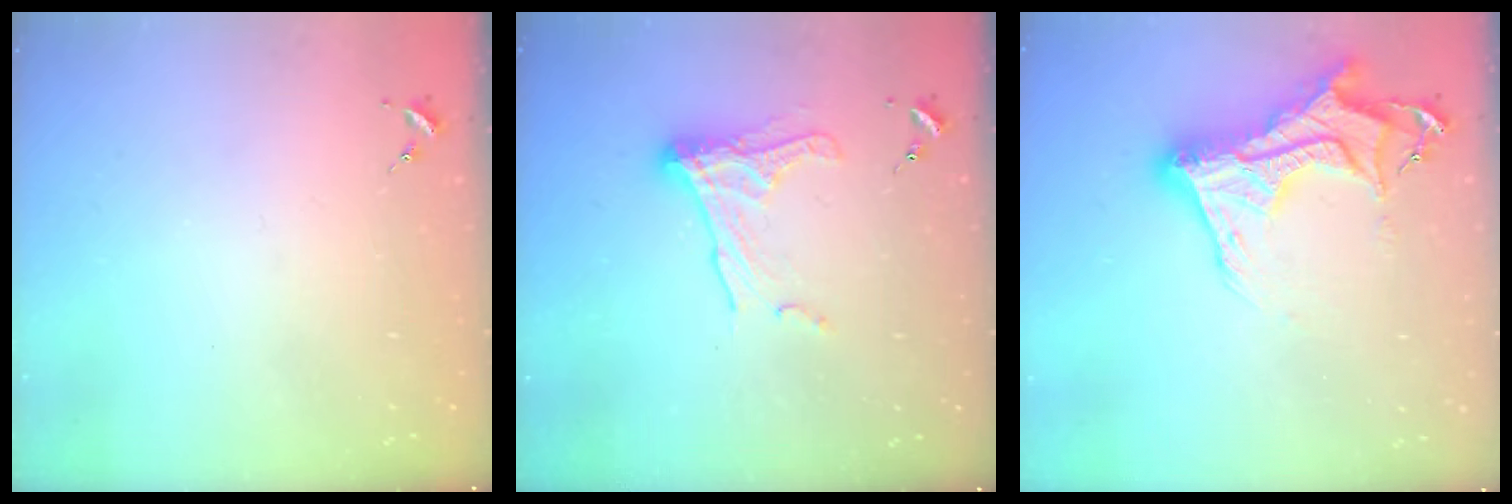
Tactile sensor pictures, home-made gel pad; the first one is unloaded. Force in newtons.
{"total": 11.9, "press": 11.9, "slide": 0.9}
{"total": 18.2, "press": 18.1, "slide": 1.6}